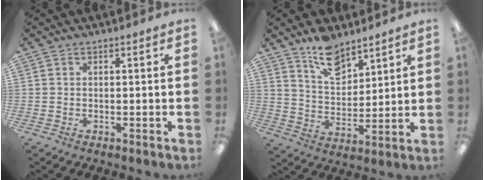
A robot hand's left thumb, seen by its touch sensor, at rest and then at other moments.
{"total": 10.7, "force": [8.0, 5.4, 4.5], "torque": [-0.066, -0.047, 0.145]}